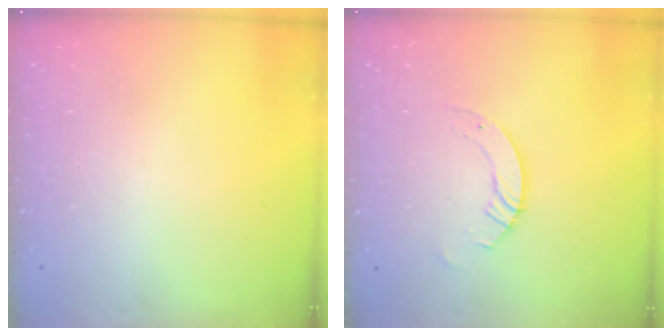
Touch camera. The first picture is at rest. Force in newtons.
{"total": 3.3, "press": 3.3, "slide": 0.2}